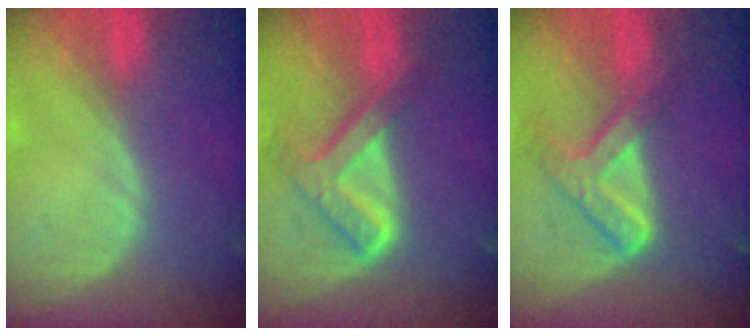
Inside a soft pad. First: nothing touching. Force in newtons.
{"total": 7.9, "press": 6.7, "slide": 4.1}
{"total": 7.9, "press": 6.4, "slide": 4.5}